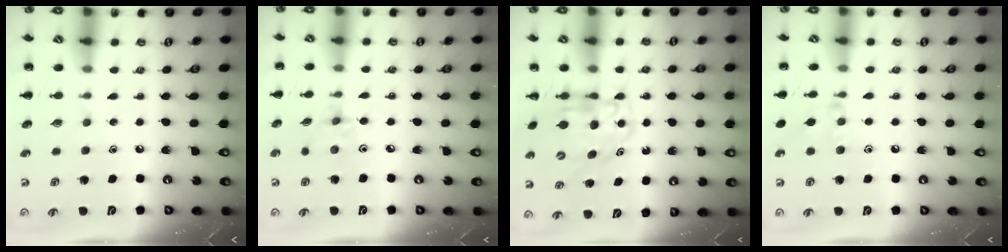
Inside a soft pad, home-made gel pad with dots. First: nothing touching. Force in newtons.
{"total": 2.2, "press": 2.1, "slide": 0.6}
{"total": 6.8, "press": 6.7, "slide": 0.9}
{"total": 7.0, "press": 6.7, "slide": 1.9}